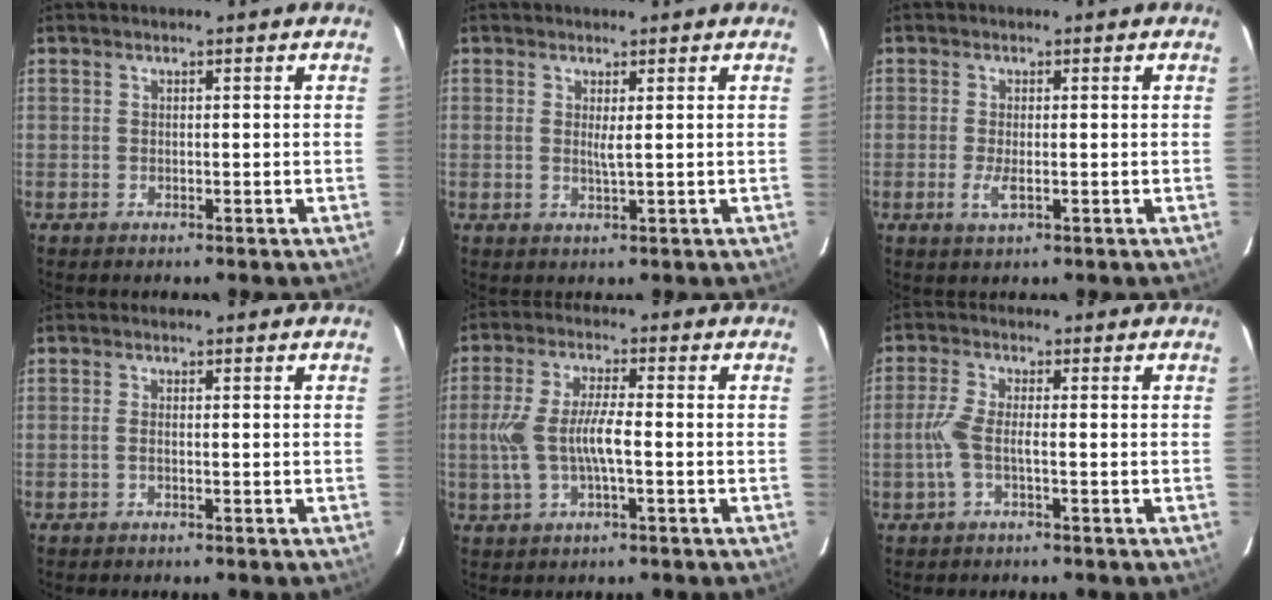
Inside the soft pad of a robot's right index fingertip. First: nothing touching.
{"total": 1.7, "force": [0.4, -0.2, 1.7], "torque": [-0.029, -0.003, 0.007]}
{"total": 2.6, "force": [-0.7, 0.5, 2.5], "torque": [-0.053, -0.006, -0.012]}
{"total": 0.9, "force": [-0.3, -0.2, 0.8], "torque": [-0.016, 0.002, -0.008]}
{"total": 8.6, "force": [-1.4, 1.8, 8.3], "torque": [-0.172, 0.000, -0.023]}
{"total": 4.3, "force": [-1.3, 0.4, 4.0], "torque": [-0.097, 0.000, -0.025]}